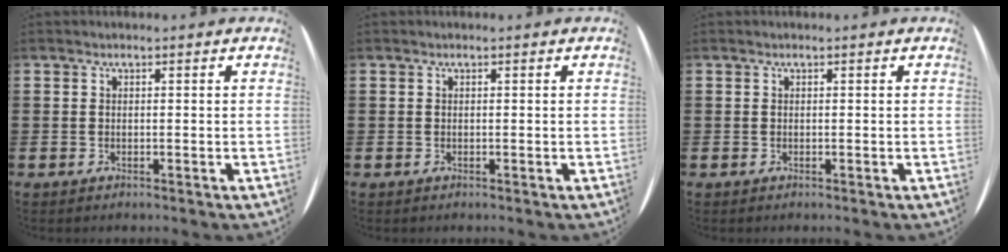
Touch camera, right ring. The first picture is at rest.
{"total": 0.0}
{"total": 0.0}